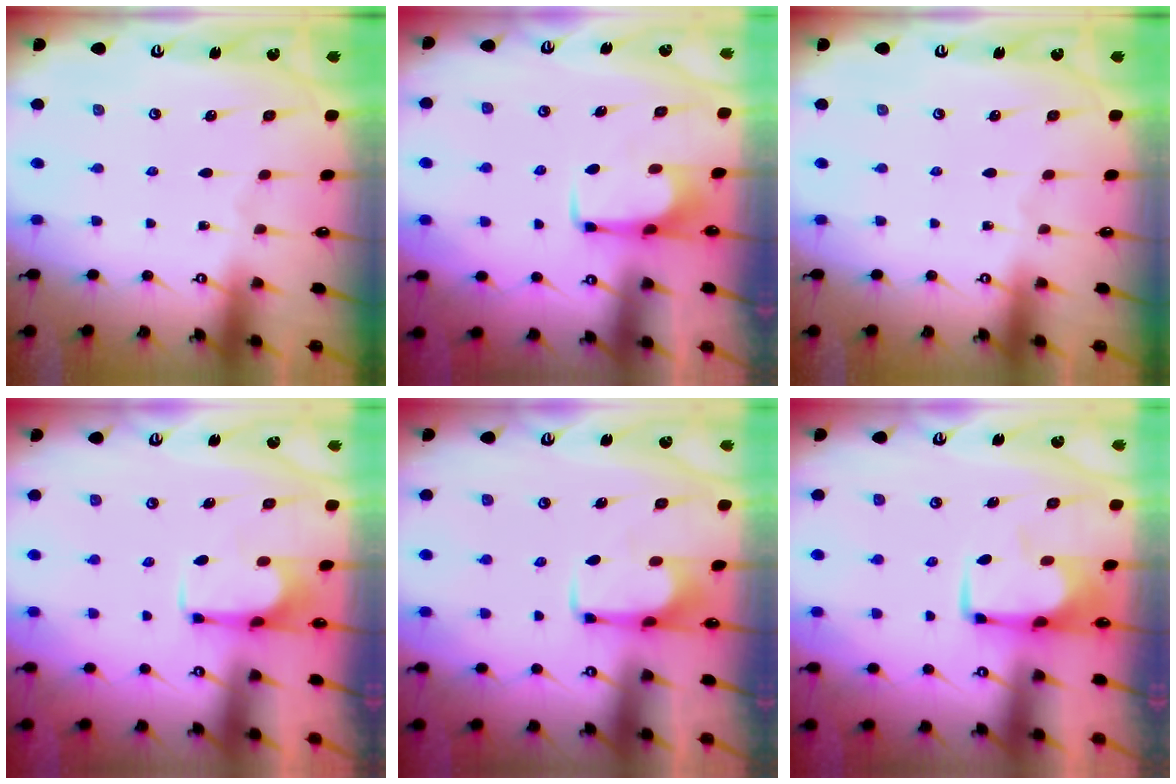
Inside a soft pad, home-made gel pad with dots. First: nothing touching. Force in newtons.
{"total": 1.7, "press": 1.6, "slide": 0.4}
{"total": 0.0}
{"total": 0.8, "press": 0.6, "slide": 0.6}
{"total": 1.9, "press": 1.9, "slide": 0.3}
{"total": 1.0, "press": 0.8, "slide": 0.6}